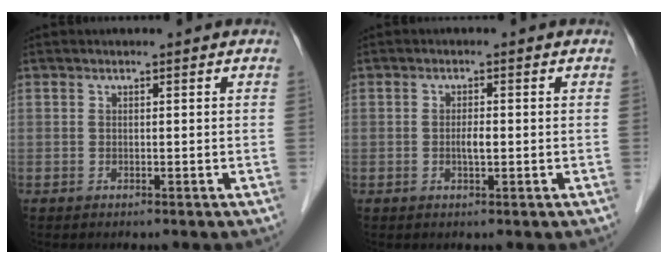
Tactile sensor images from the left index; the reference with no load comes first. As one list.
[{"total": 1.6, "force": [-0.2, 0.4, 1.5], "torque": [-0.029, -0.001, -0.005]}]